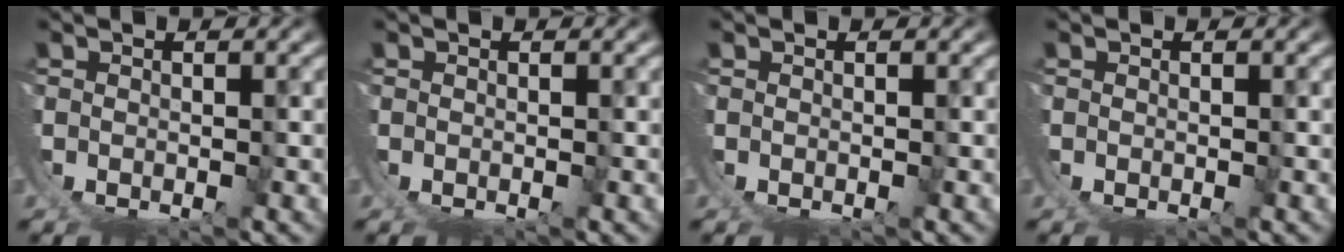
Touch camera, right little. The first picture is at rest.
{"total": 0.0}
{"total": 0.0}
{"total": 0.0}